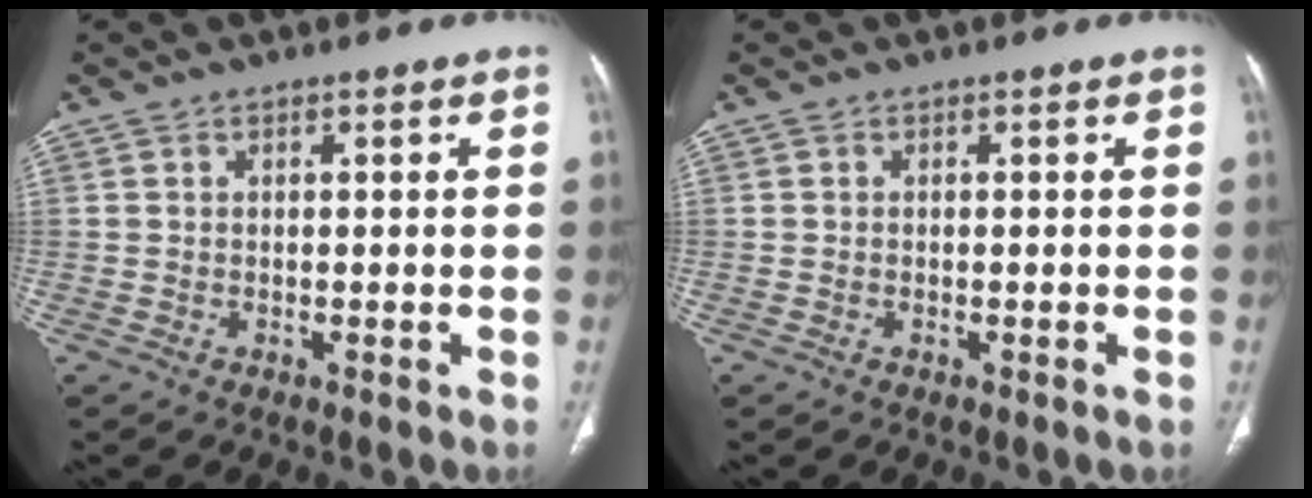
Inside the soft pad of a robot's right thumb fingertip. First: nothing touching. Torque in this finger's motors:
{"motor_torque": [0.10, 0.20, -0.23, -0.38, 0.03]}